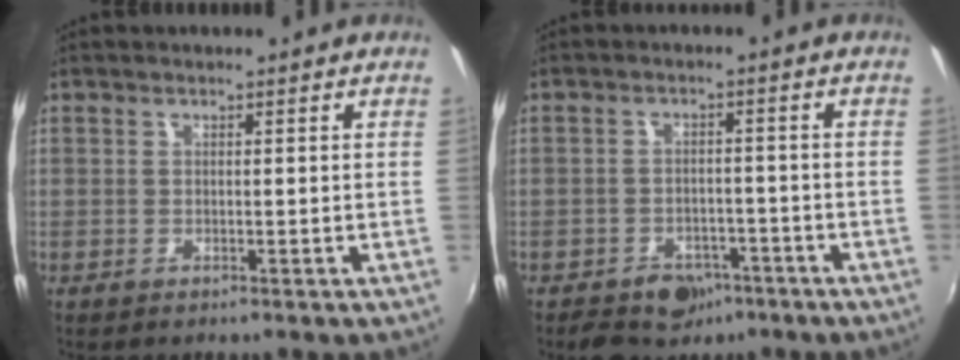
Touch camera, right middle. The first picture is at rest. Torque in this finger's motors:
{"motor_torque": [0.05, -0.05, 0.04, 0.01]}